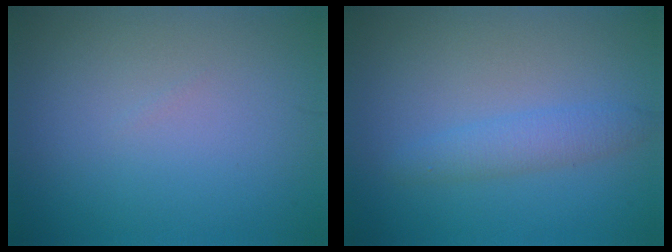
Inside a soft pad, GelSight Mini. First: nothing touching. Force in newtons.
{"total": 2.2, "press": 2.2, "slide": 0.1}